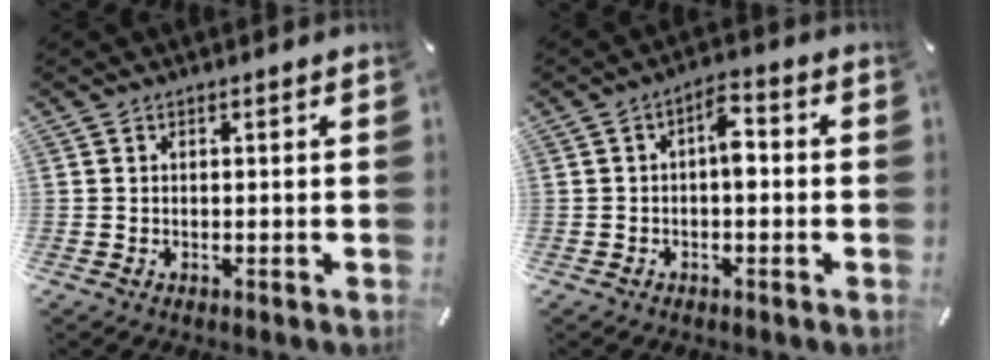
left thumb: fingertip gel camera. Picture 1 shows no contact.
{"total": 5.4, "force": [-0.4, 2.7, 4.6], "torque": [-0.062, 0.008, -0.014]}